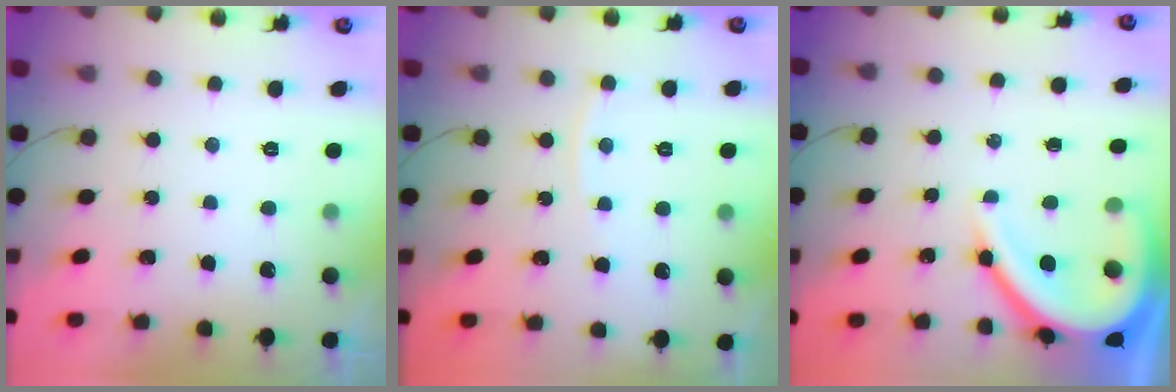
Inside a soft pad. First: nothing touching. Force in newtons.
{"total": 3.3, "press": 3.3, "slide": 0.5}
{"total": 12.9, "press": 12.8, "slide": 1.6}